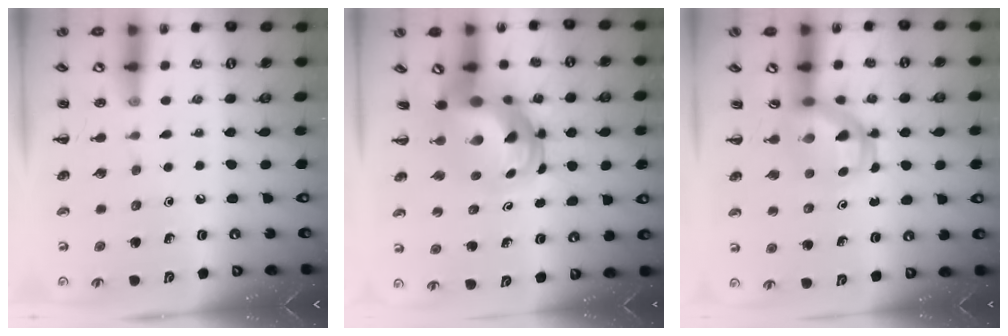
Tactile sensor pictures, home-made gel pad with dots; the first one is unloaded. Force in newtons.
{"total": 7.4, "press": 7.0, "slide": 2.2}
{"total": 5.2, "press": 5.1, "slide": 0.8}